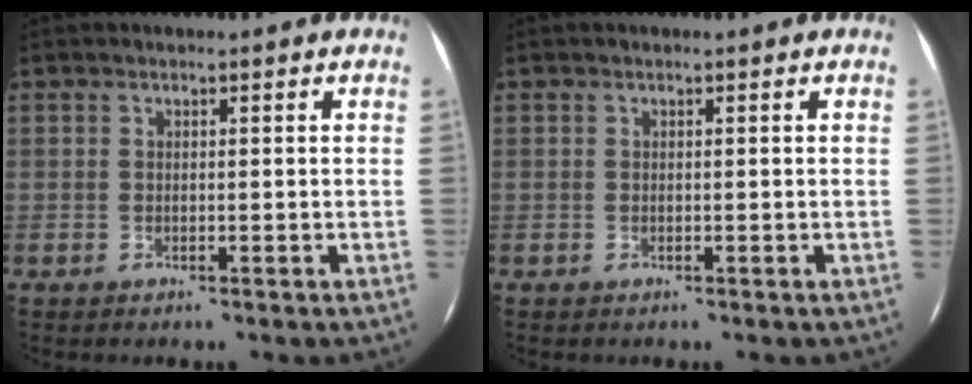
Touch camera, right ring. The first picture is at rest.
{"total": 0.0}